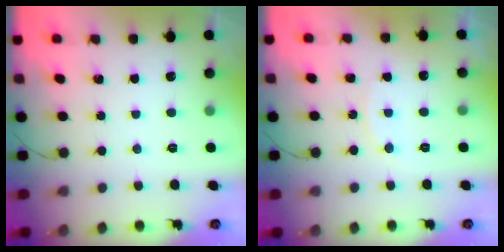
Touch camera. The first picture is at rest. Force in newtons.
{"total": 6.1, "press": 6.1, "slide": 0.5}